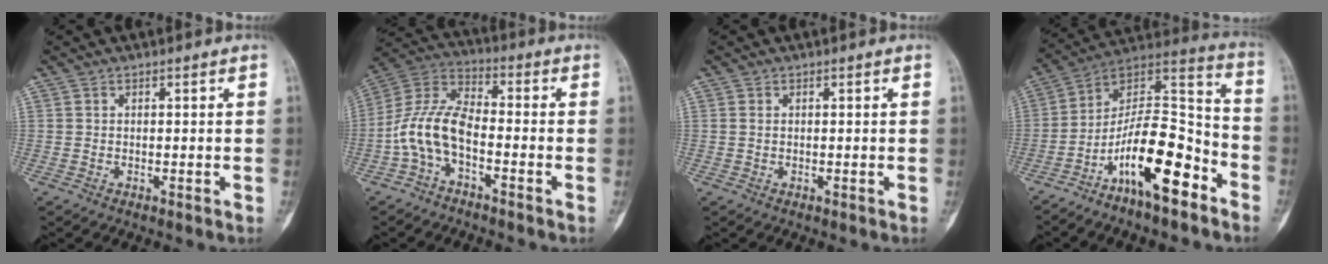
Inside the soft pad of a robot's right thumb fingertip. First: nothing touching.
{"total": 10.5, "force": [-3.4, 5.2, 8.5], "torque": [-0.178, 0.049, -0.079]}
{"total": 0.7, "force": [0.2, 0.5, 0.5], "torque": [-0.013, 0.001, 0.005]}
{"total": 17.7, "force": [-9.5, 6.2, 13.6], "torque": [-0.224, 0.096, -0.164]}